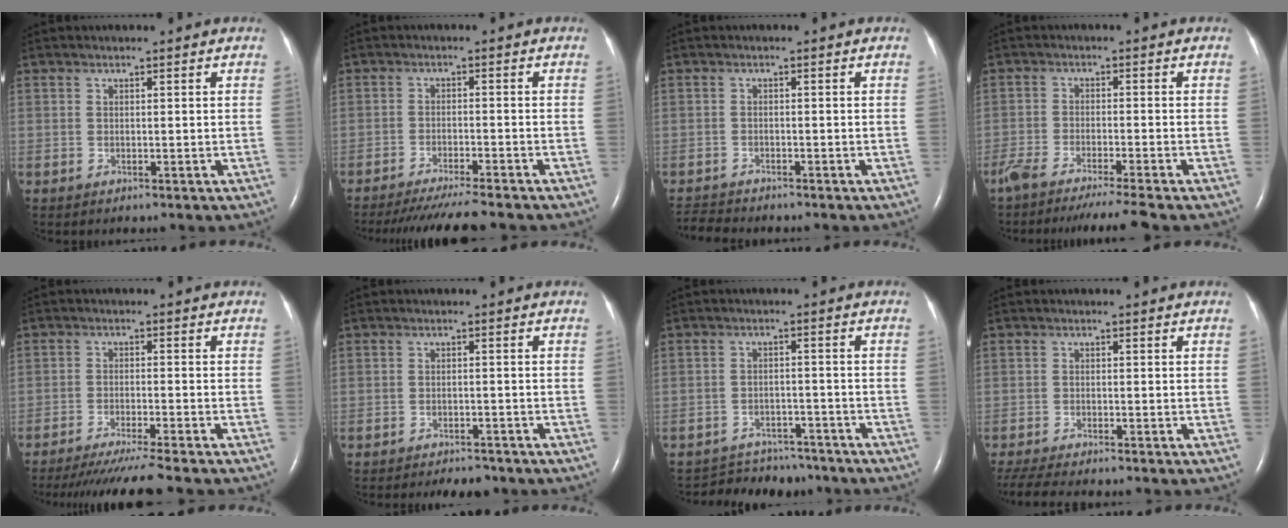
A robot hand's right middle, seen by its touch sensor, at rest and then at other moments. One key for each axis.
{"total": 11.0, "fx": -9.9, "fy": 0.0, "fz": 4.9, "tx": -0.066, "ty": -0.029, "tz": -0.146}
{"total": 3.3, "fx": -3.3, "fy": 0.1, "fz": 0.2, "tx": -0.003, "ty": -0.016, "tz": -0.057}
{"total": 10.4, "fx": -9.0, "fy": -1.0, "fz": 5.1, "tx": -0.061, "ty": -0.030, "tz": -0.141}
{"total": 11.7, "fx": -10.3, "fy": -1.4, "fz": 5.3, "tx": -0.062, "ty": -0.037, "tz": -0.159}
{"total": 4.5, "fx": -4.0, "fy": 1.4, "fz": 1.5, "tx": -0.021, "ty": -0.005, "tz": -0.054}
{"total": 9.6, "fx": -8.8, "fy": 3.7, "fz": 0.8, "tx": -0.012, "ty": 0.013, "tz": -0.115}
{"total": 6.5, "fx": -5.8, "fy": 0.3, "fz": 3.0, "tx": -0.055, "ty": -0.017, "tz": -0.097}